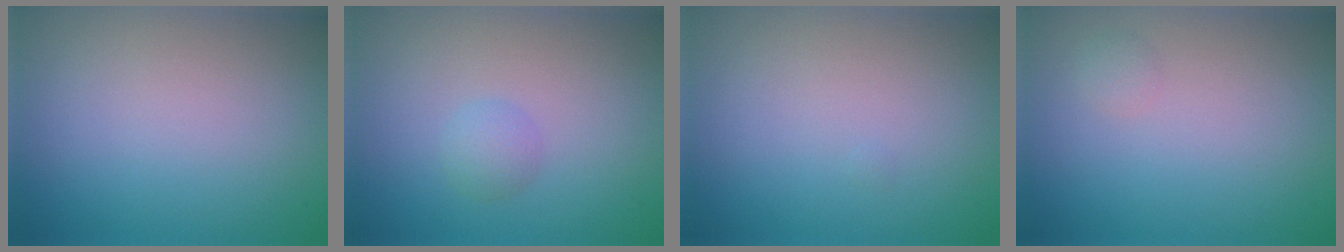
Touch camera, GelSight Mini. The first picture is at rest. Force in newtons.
{"total": 1.3, "press": 1.3, "slide": 0.1}
{"total": 0.0}
{"total": 0.7, "press": 0.7, "slide": 0.0}